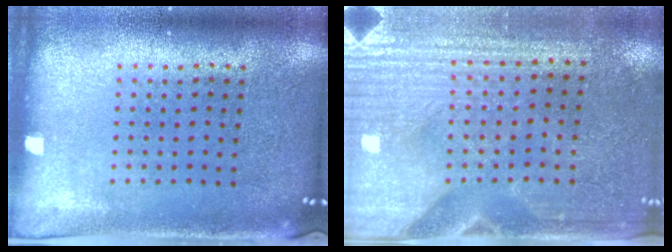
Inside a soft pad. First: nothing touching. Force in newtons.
{"total": 3.5, "press": 3.1, "slide": 1.5}